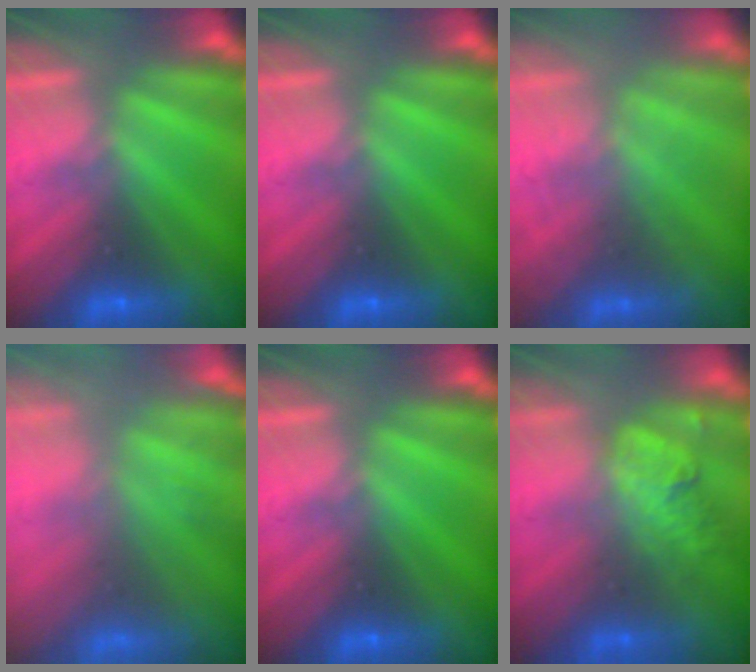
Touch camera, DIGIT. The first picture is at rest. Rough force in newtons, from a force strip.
{"total": 0.0}
{"total": 1.7}
{"total": 7.5}
{"total": 0.0}
{"total": 2.2}